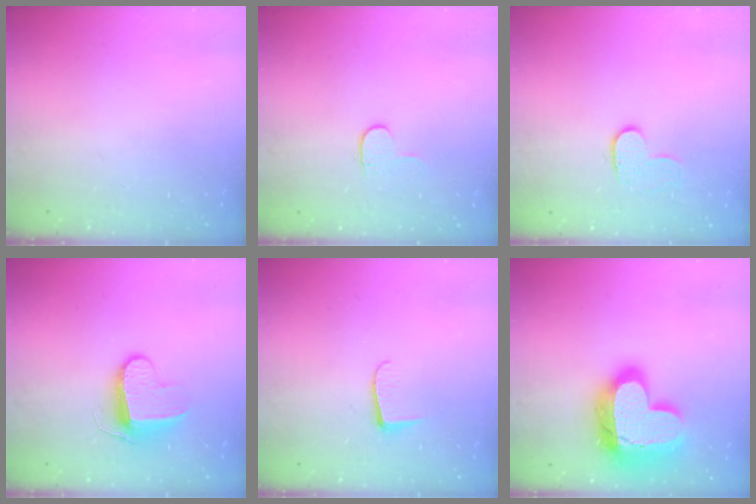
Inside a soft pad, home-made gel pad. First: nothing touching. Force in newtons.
{"total": 3.6, "press": 3.6, "slide": 0.4}
{"total": 5.1, "press": 5.1, "slide": 0.5}
{"total": 8.8, "press": 8.7, "slide": 0.5}
{"total": 6.0, "press": 5.9, "slide": 0.6}
{"total": 23.6, "press": 23.5, "slide": 2.0}